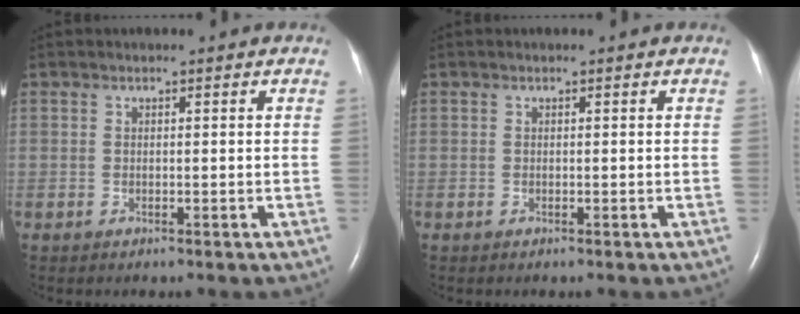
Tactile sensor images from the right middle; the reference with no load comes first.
{"total": 0.0}